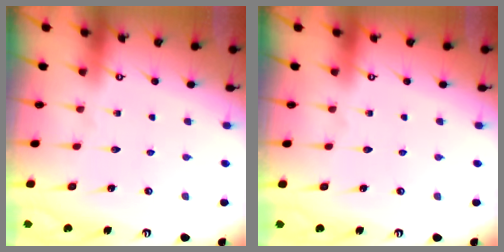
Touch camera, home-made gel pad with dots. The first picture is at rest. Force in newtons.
{"total": 0.0}